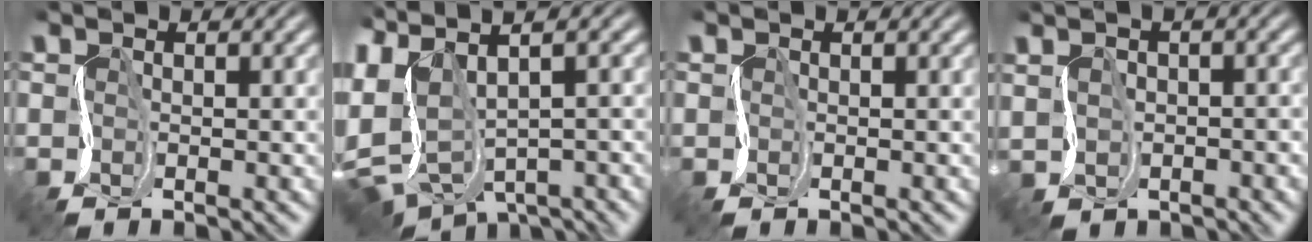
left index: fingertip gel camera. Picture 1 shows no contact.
{"total": 5.3, "force": [0.3, 1.9, 4.9], "torque": [-0.128, -0.013, 0.028]}
{"total": 0.6, "force": [0.2, 0.6, 0.2], "torque": [-0.006, 0.003, -0.005]}
{"total": 0.6, "force": [-0.6, 0.0, 0.0], "torque": [-0.002, -0.014, -0.001]}